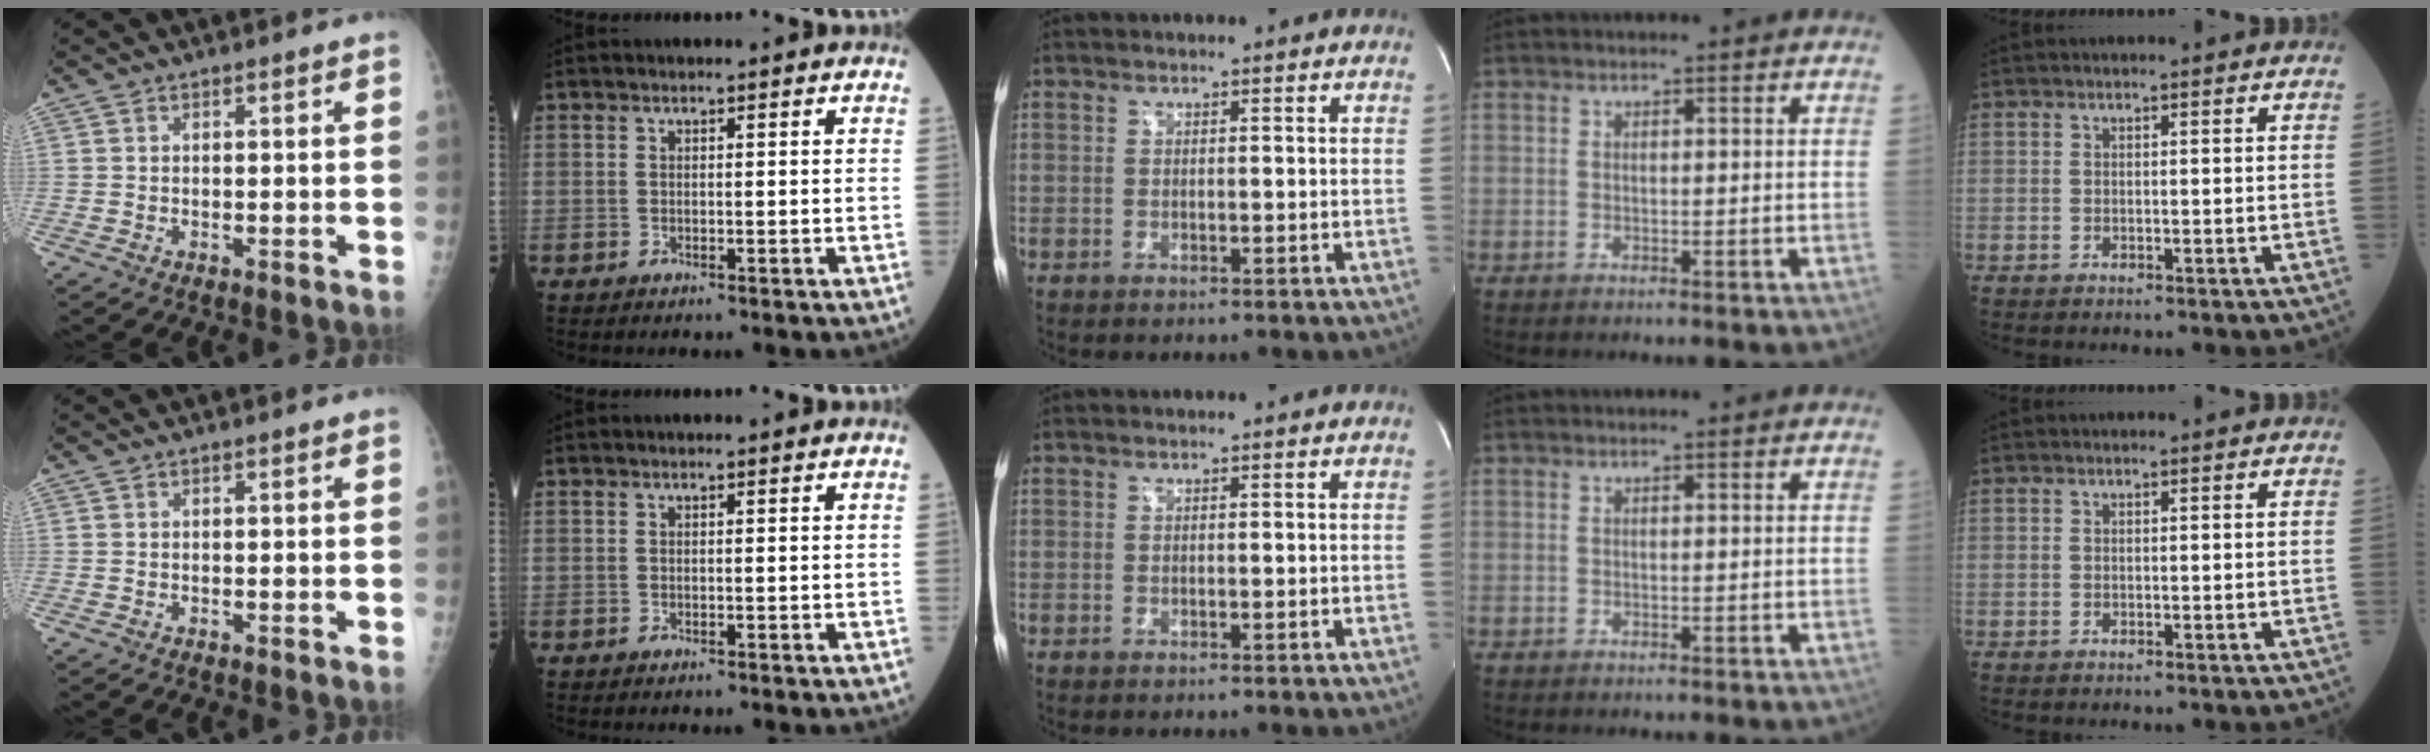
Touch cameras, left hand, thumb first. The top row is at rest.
{}